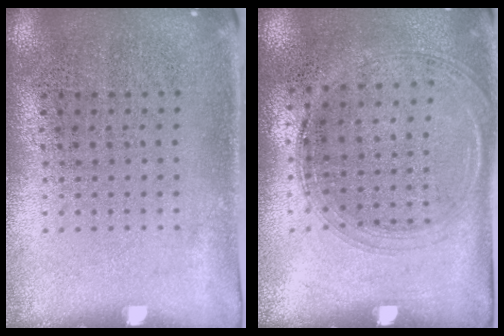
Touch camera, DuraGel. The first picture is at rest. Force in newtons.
{"total": 1.4, "press": 1.2, "slide": 0.6}